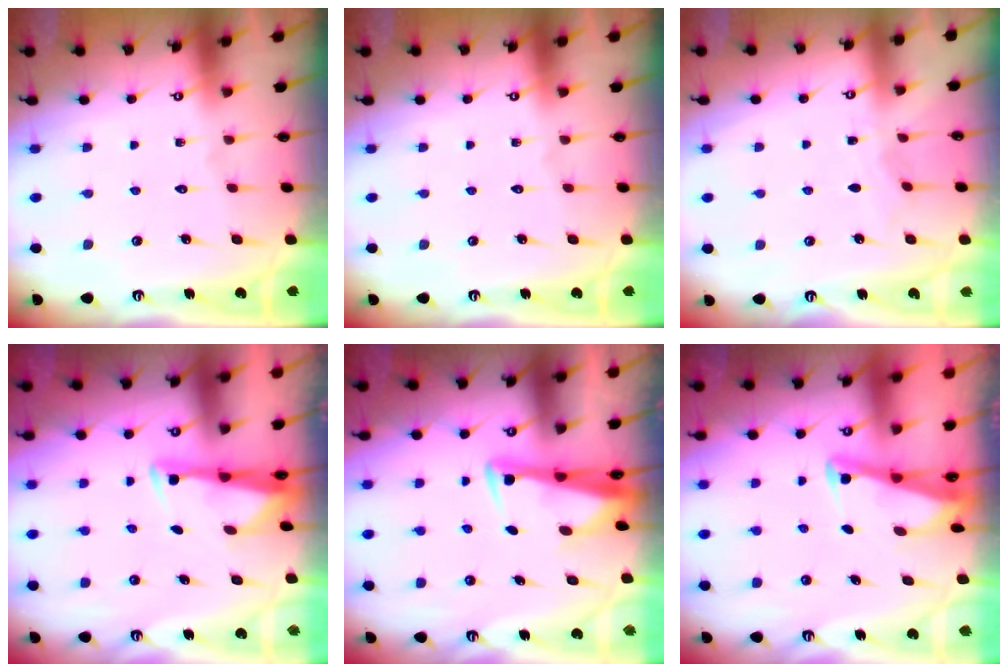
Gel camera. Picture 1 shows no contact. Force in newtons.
{"total": 0.0}
{"total": 3.3, "press": 3.3, "slide": 0.1}
{"total": 3.2, "press": 3.1, "slide": 0.8}
{"total": 3.4, "press": 3.3, "slide": 0.9}
{"total": 2.8, "press": 2.8, "slide": 0.3}